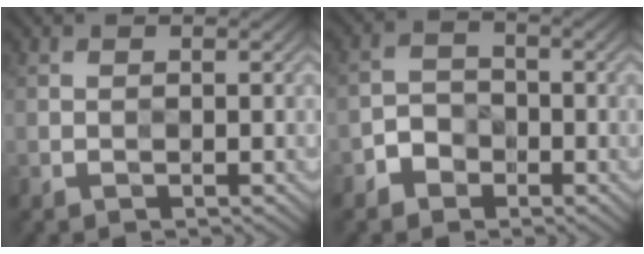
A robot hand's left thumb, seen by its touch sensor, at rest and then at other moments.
{"total": 2.9, "force": [-1.9, 2.0, 0.7], "torque": [-0.008, 0.002, -0.048]}